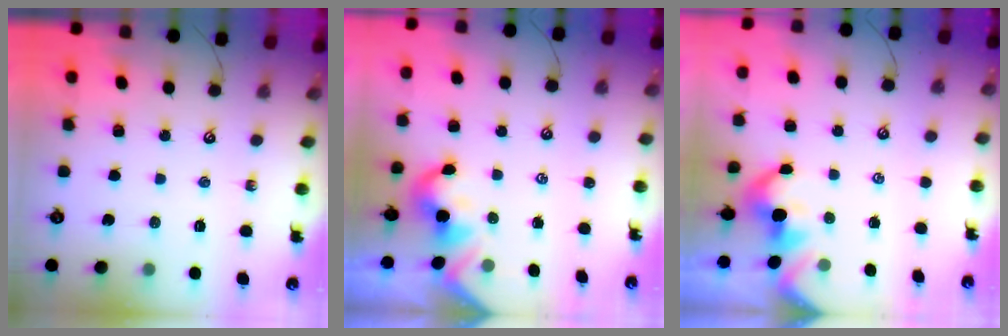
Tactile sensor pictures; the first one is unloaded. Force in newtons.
{"total": 2.1, "press": 2.0, "slide": 0.5}
{"total": 0.8, "press": 0.8, "slide": 0.3}